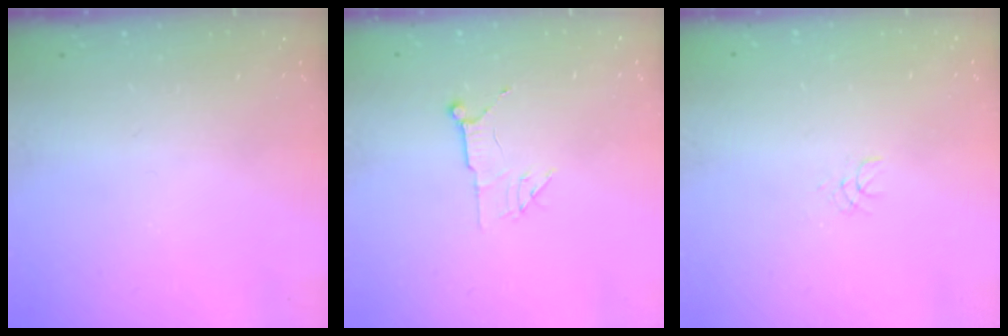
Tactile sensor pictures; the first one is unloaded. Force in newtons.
{"total": 5.5, "press": 5.4, "slide": 0.8}
{"total": 1.1, "press": 1.1, "slide": 0.1}